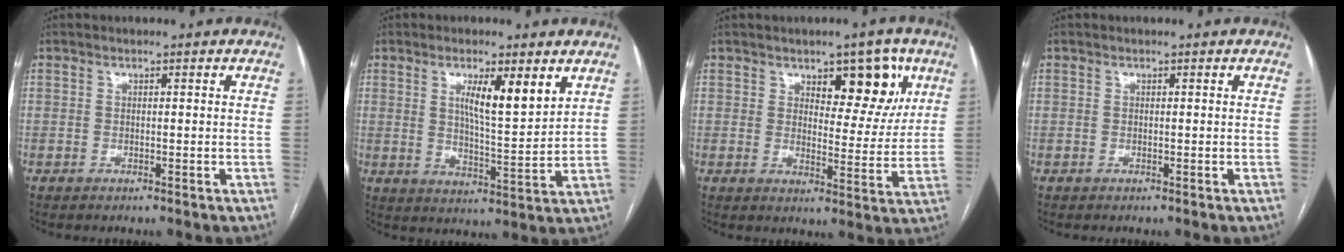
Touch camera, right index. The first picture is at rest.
{"total": 8.3, "force": [4.0, 1.2, 7.1], "torque": [-0.122, -0.009, 0.068]}
{"total": 8.5, "force": [4.4, 3.7, 6.3], "torque": [-0.072, 0.005, 0.063]}
{"total": 0.0}